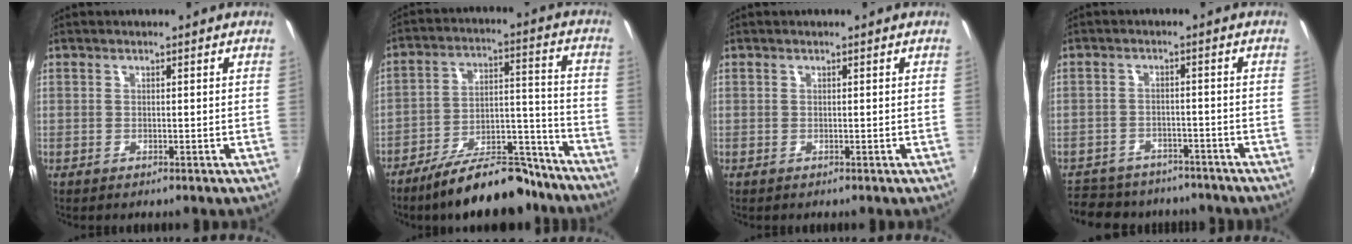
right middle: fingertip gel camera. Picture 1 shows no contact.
{"total": 18.7, "force": [-15.2, 5.9, 9.1], "torque": [-0.151, 0.021, -0.215]}
{"total": 0.0}
{"total": 15.5, "force": [-12.9, 6.7, 5.4], "torque": [-0.130, 0.006, -0.177]}